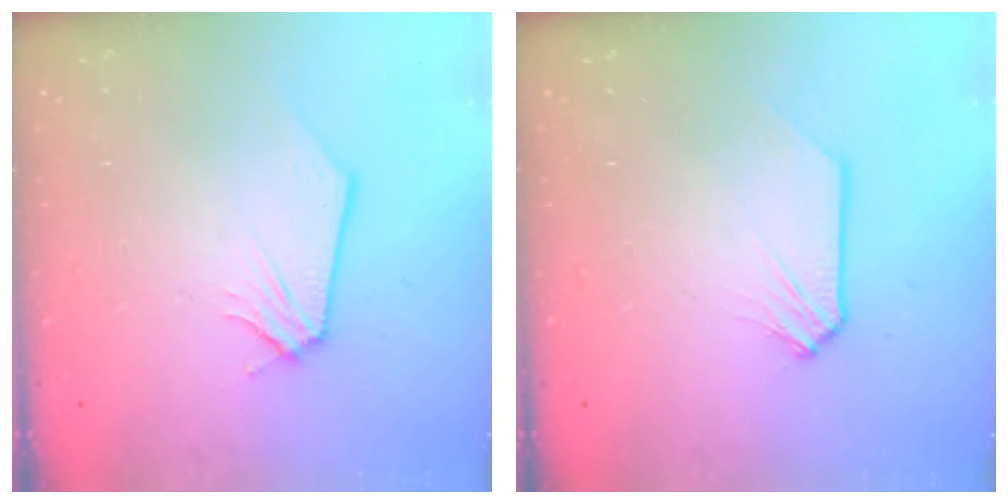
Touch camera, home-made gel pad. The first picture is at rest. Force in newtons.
{"total": 0.0}